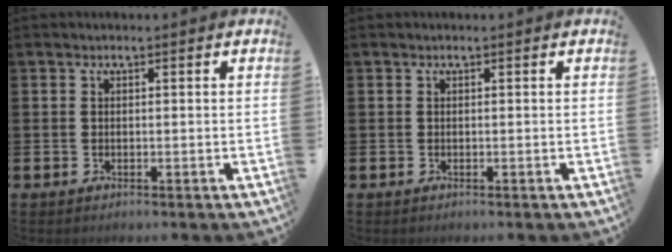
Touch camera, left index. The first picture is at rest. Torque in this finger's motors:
{"motor_torque": [-0.06, 0.03, 0.00, 0.01]}